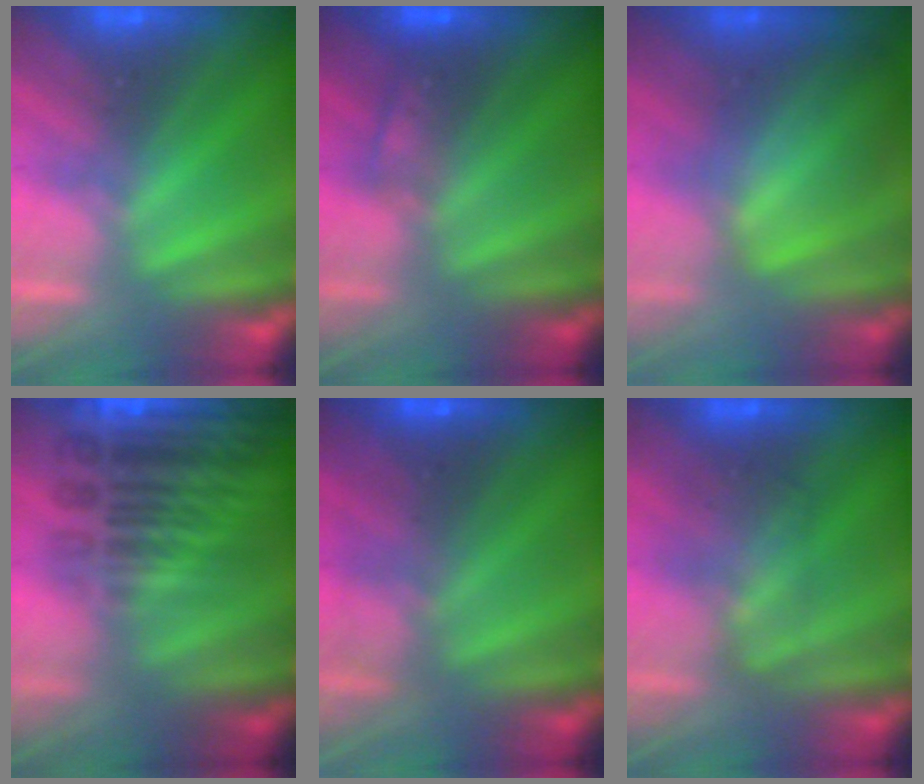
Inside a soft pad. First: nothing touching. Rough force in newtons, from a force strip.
{"total": 2.3}
{"total": 3.8}
{"total": 8.6}
{"total": 2.8}
{"total": 2.3}